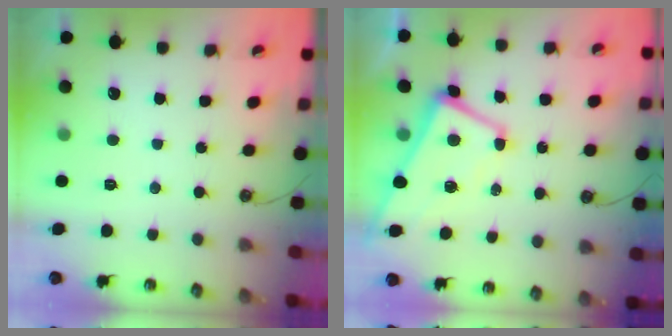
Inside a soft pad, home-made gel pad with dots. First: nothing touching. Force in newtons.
{"total": 1.3, "press": 1.1, "slide": 0.7}